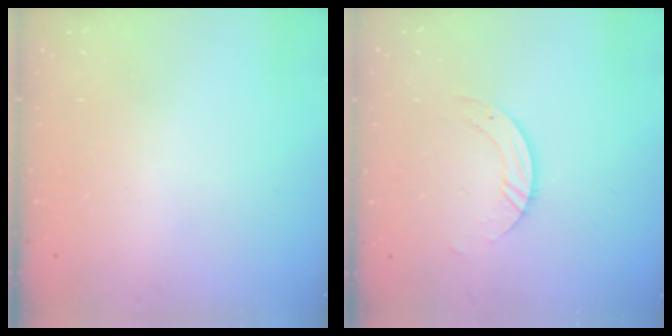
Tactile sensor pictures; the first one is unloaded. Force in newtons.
{"total": 3.9, "press": 3.9, "slide": 0.1}